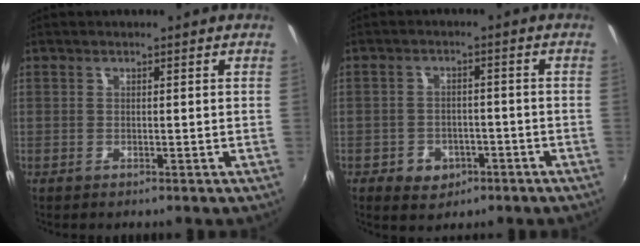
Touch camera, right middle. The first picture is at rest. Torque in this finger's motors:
{"motor_torque": [-0.21, -0.12, 0.00, 0.00]}